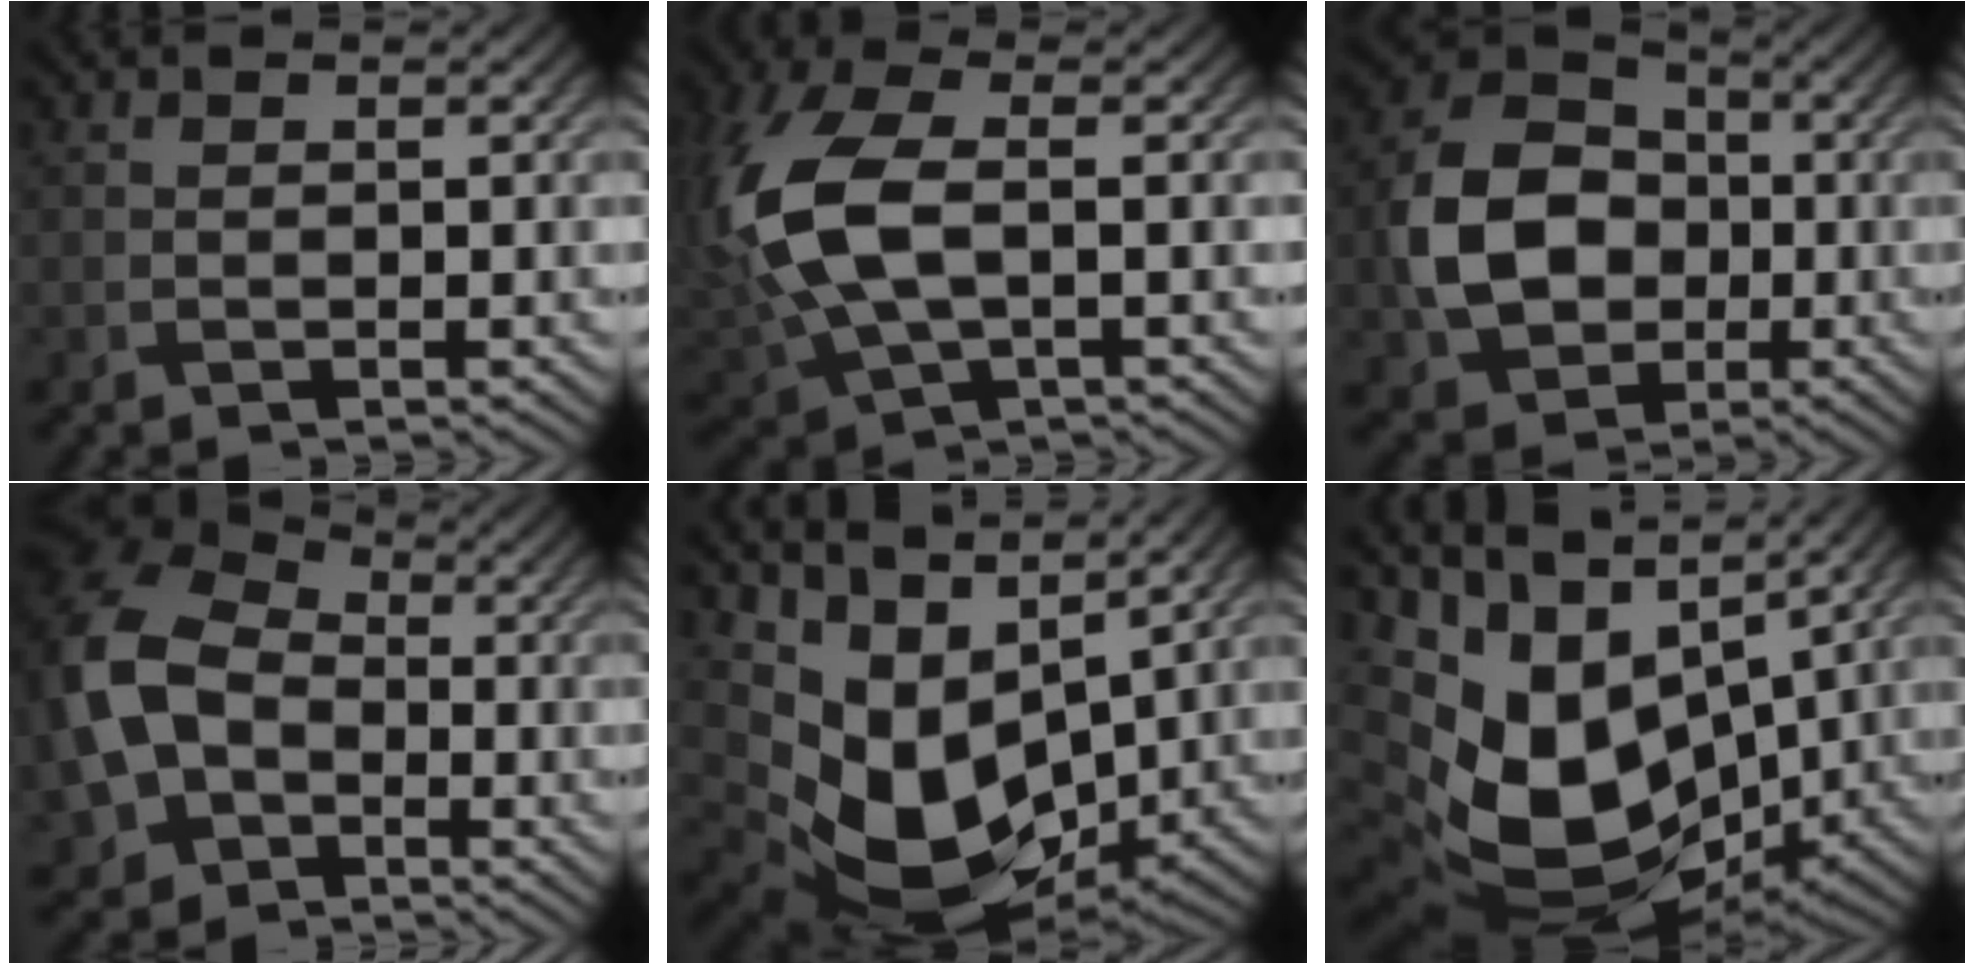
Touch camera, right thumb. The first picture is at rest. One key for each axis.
{"total": 13.0, "fx": 0.6, "fy": 6.9, "fz": 11.0, "tx": -0.294, "ty": 0.005, "tz": 0.010}
{"total": 10.8, "fx": -1.2, "fy": 8.6, "fz": 6.4, "tx": -0.146, "ty": 0.000, "tz": -0.031}
{"total": 14.2, "fx": -2.5, "fy": 10.5, "fz": 9.3, "tx": -0.245, "ty": -0.022, "tz": -0.049}
{"total": 13.8, "fx": 2.3, "fy": 9.5, "fz": 9.8, "tx": -0.217, "ty": -0.028, "tz": 0.058}
{"total": 18.2, "fx": 1.0, "fy": 12.2, "fz": 13.5, "tx": -0.292, "ty": -0.028, "tz": 0.042}